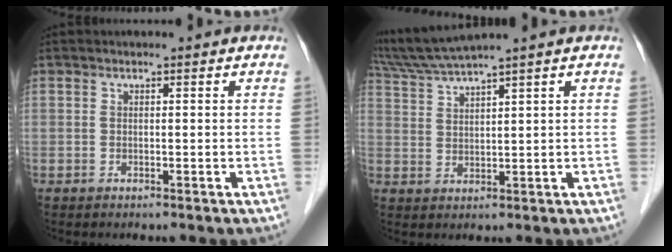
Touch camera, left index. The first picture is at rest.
{"total": 5.9, "force": [5.1, -1.9, 2.2], "torque": [-0.059, 0.001, 0.110]}